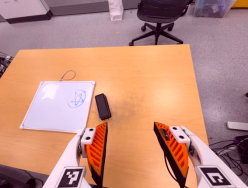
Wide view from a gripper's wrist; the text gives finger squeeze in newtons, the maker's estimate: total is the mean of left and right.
{"total": 0.0}